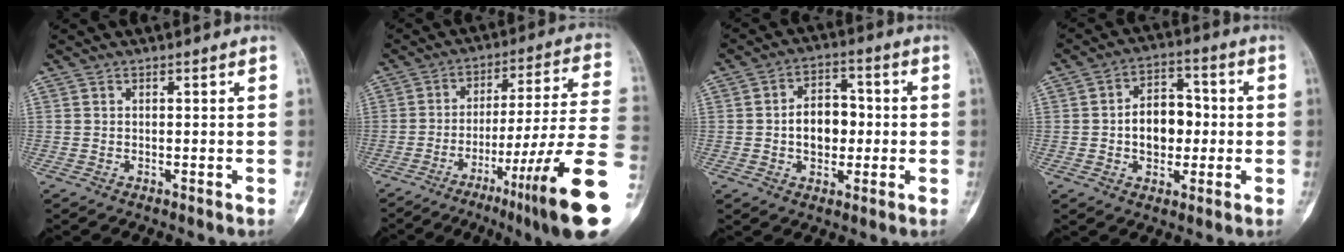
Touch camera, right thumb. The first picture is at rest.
{"total": 22.4, "force": [-9.4, 1.3, 20.2], "torque": [-0.260, 0.041, -0.139]}
{"total": 8.8, "force": [-0.4, 6.3, 6.2], "torque": [-0.067, 0.020, -0.011]}
{"total": 10.1, "force": [-0.5, 7.1, 7.1], "torque": [-0.076, 0.023, -0.012]}